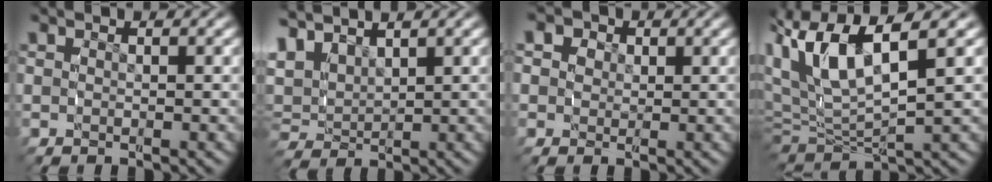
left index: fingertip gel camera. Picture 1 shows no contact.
{"total": 5.9, "force": [2.4, 4.6, 2.7], "torque": [-0.085, 0.001, 0.040]}
{"total": 5.4, "force": [1.6, 4.7, 2.1], "torque": [-0.045, 0.000, 0.019]}
{"total": 8.9, "force": [2.2, 5.6, 6.6], "torque": [-0.156, -0.003, 0.039]}